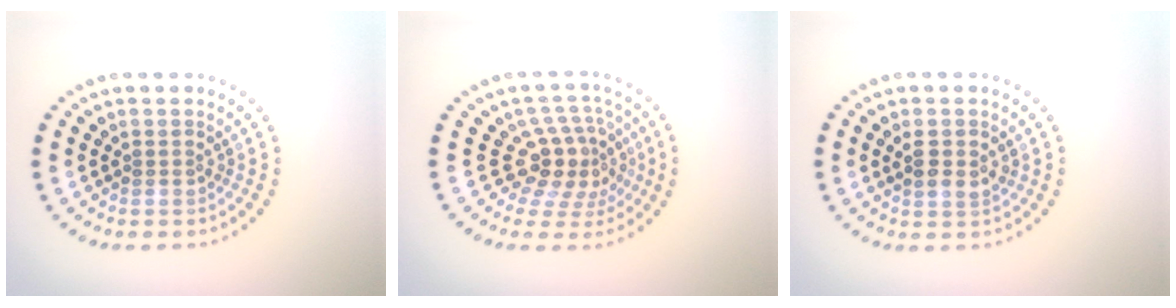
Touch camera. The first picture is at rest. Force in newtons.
{"total": 4.1, "press": 3.1, "slide": 2.7}
{"total": 2.0, "press": 1.9, "slide": 0.5}